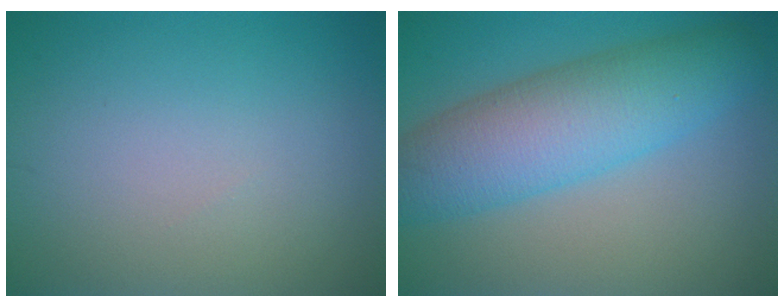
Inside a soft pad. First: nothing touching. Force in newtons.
{"total": 8.2, "press": 8.2, "slide": 0.1}